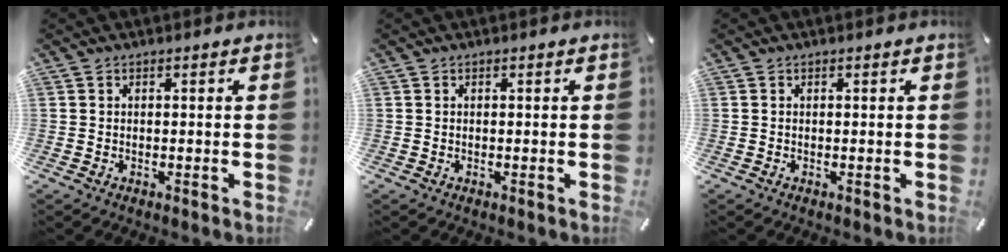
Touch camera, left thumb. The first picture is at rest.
{"total": 0.0}
{"total": 0.0}